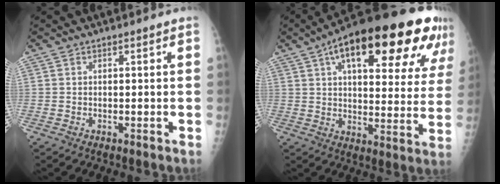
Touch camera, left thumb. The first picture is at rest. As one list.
[{"total": 29.3, "force": [15.2, 10.7, 22.7], "torque": [-0.302, 0.003, 0.214]}]